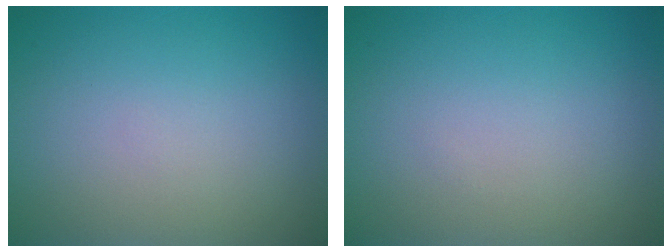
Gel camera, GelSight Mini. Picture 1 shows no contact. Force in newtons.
{"total": 0.0}